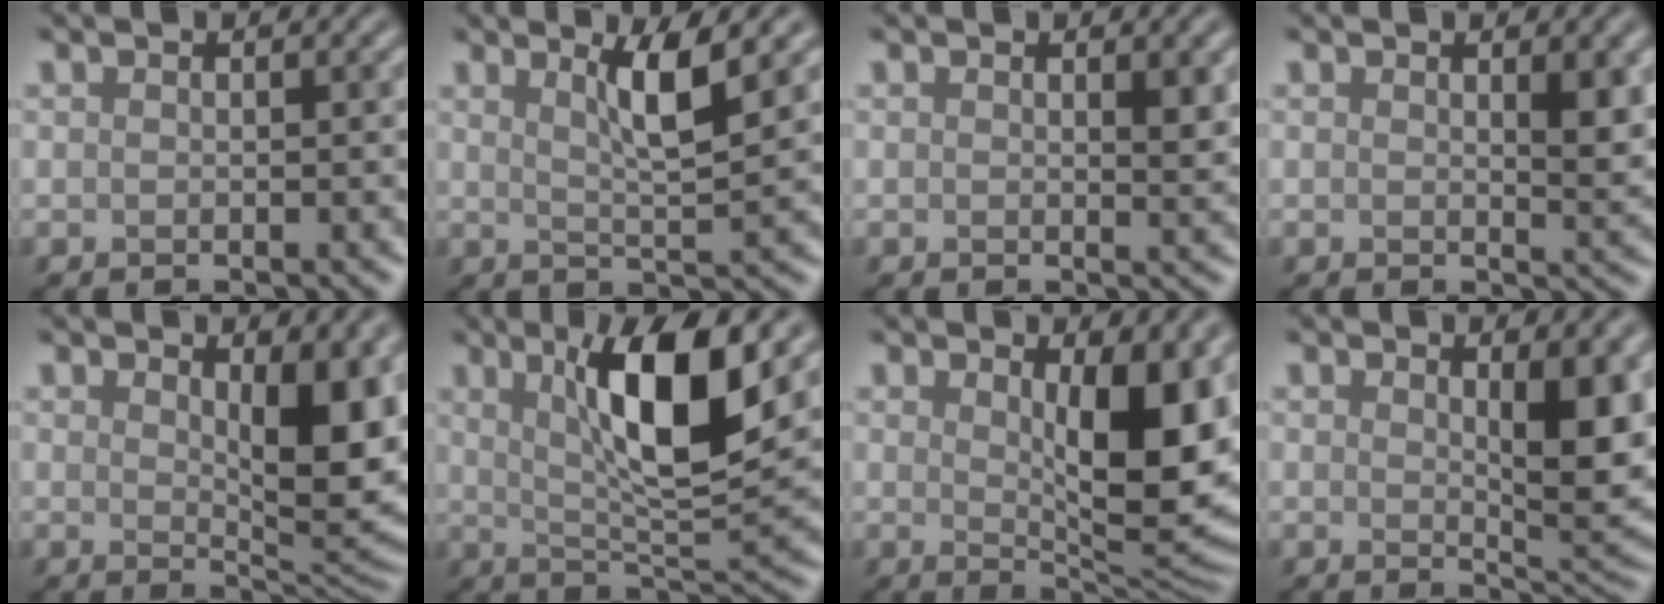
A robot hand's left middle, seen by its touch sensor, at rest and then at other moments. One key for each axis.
{"total": 4.1, "fx": 1.8, "fy": 0.6, "fz": 3.6, "tx": -0.055, "ty": -0.003, "tz": 0.033}
{"total": 1.4, "fx": 0.5, "fy": 0.3, "fz": 1.2, "tx": -0.015, "ty": -0.005, "tz": 0.008}
{"total": 2.2, "fx": 0.8, "fy": 0.6, "fz": 2.0, "tx": -0.023, "ty": -0.005, "tz": 0.015}
{"total": 6.4, "fx": 1.8, "fy": 2.3, "fz": 5.7, "tx": -0.079, "ty": -0.012, "tz": 0.033}
{"total": 8.8, "fx": 3.0, "fy": 1.8, "fz": 8.1, "tx": -0.123, "ty": -0.006, "tz": 0.053}
{"total": 8.3, "fx": 1.9, "fy": 2.9, "fz": 7.5, "tx": -0.109, "ty": -0.013, "tz": 0.037}
{"total": 5.1, "fx": 1.4, "fy": 1.4, "fz": 4.7, "tx": -0.063, "ty": -0.010, "tz": 0.027}